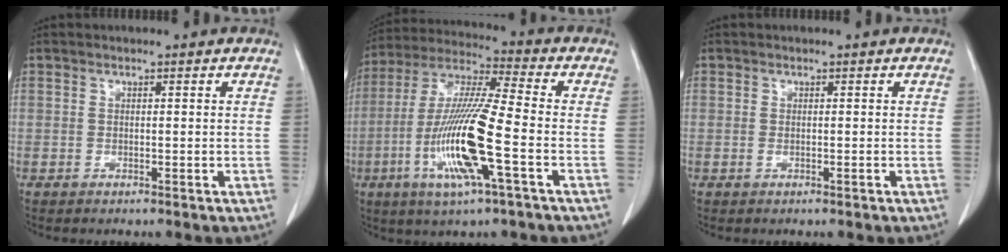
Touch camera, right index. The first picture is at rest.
{"total": 15.9, "force": [-4.6, 0.7, 15.2], "torque": [-0.313, -0.013, -0.090]}
{"total": 0.7, "force": [-0.2, 0.1, 0.7], "torque": [-0.013, -0.001, 0.001]}